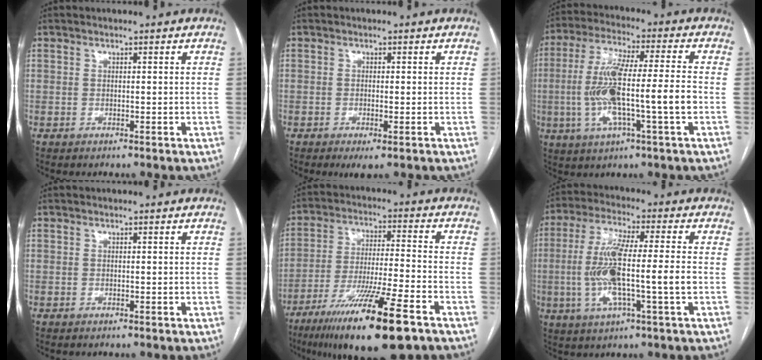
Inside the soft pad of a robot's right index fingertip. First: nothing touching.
{"total": 2.4, "force": [-1.1, 0.4, 2.0], "torque": [-0.033, -0.006, -0.014]}
{"total": 14.1, "force": [-2.3, 1.0, 13.8], "torque": [-0.275, 0.006, -0.043]}
{"total": 0.0}
{"total": 17.9, "force": [-11.0, 1.1, 14.0], "torque": [-0.240, -0.045, -0.189]}
{"total": 12.7, "force": [-1.7, 0.9, 12.5], "torque": [-0.255, 0.003, -0.033]}